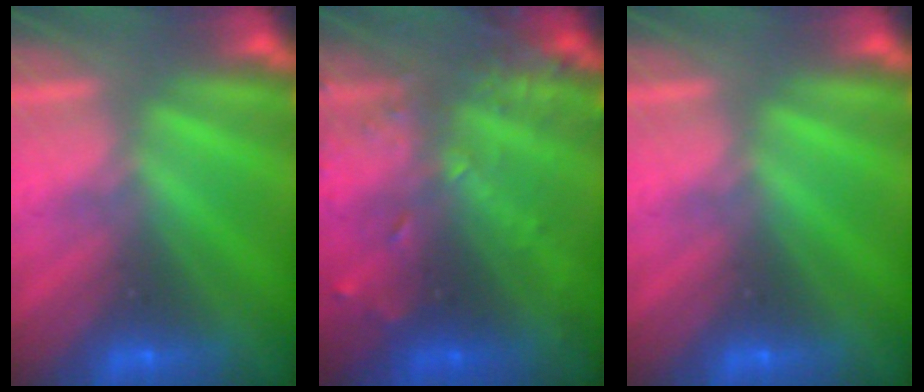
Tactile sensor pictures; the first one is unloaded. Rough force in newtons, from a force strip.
{"total": 7.5}
{"total": 0.0}